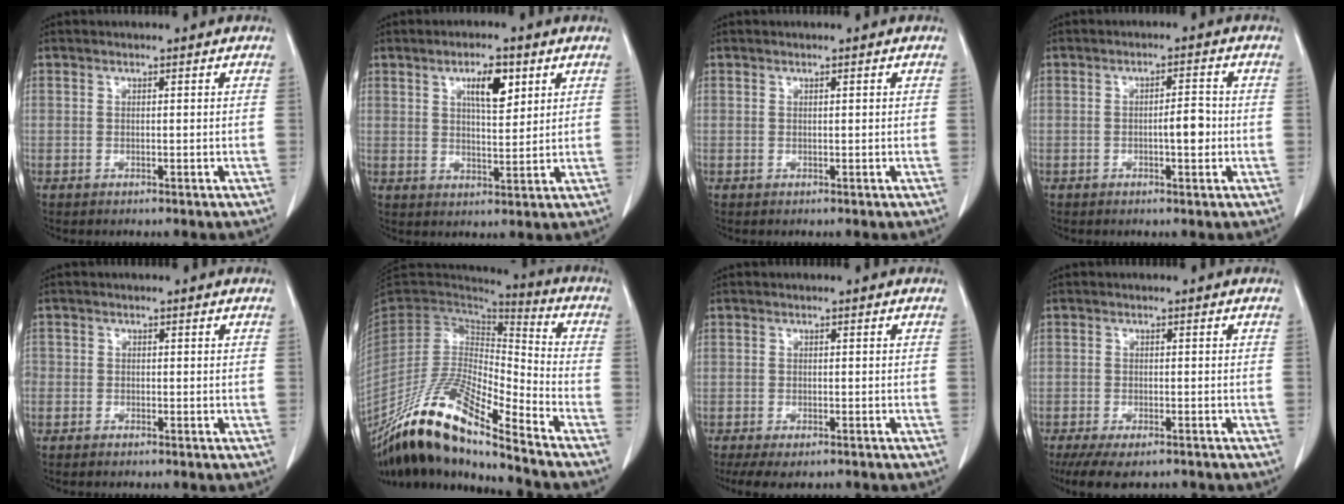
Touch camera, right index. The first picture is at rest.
{"total": 6.1, "force": [2.9, 1.9, 5.0], "torque": [-0.085, 0.000, 0.048]}
{"total": 0.0}
{"total": 3.5, "force": [-0.6, 0.8, 3.3], "torque": [-0.051, 0.003, -0.009]}
{"total": 1.9, "force": [-1.4, 1.1, 0.4], "torque": [-0.010, 0.001, -0.025]}
{"total": 20.4, "force": [-15.8, 1.8, 12.8], "torque": [-0.266, -0.021, -0.299]}
{"total": 7.4, "force": [-6.0, 2.2, 3.8], "torque": [-0.057, -0.009, -0.089]}
{"total": 9.5, "force": [-7.7, 2.6, 4.9], "torque": [-0.076, -0.014, -0.116]}